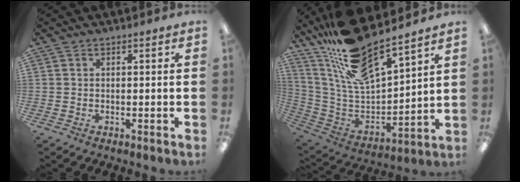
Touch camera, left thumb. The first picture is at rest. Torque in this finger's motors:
{"motor_torque": [0.58, 0.37, 1.39, -1.38, 0.16]}